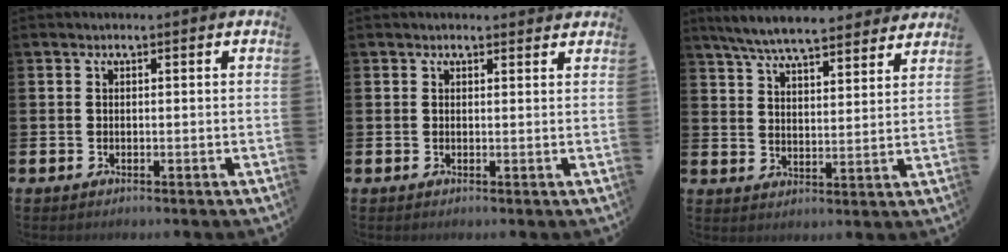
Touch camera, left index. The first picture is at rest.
{"total": 1.0, "force": [0.9, 0.4, 0.1], "torque": [0.008, 0.000, 0.015]}
{"total": 7.3, "force": [6.9, 1.1, 2.1], "torque": [-0.061, -0.039, 0.122]}